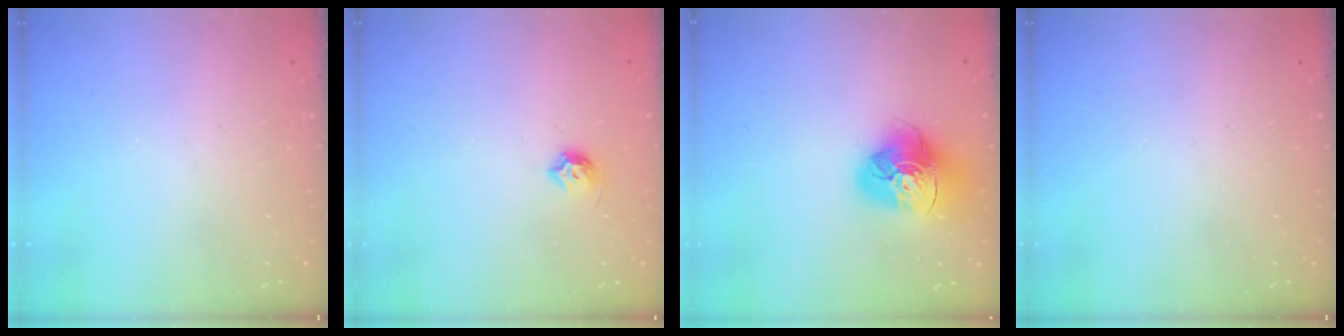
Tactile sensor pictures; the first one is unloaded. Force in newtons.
{"total": 6.1, "press": 6.0, "slide": 1.1}
{"total": 15.5, "press": 15.4, "slide": 1.7}
{"total": 0.0}